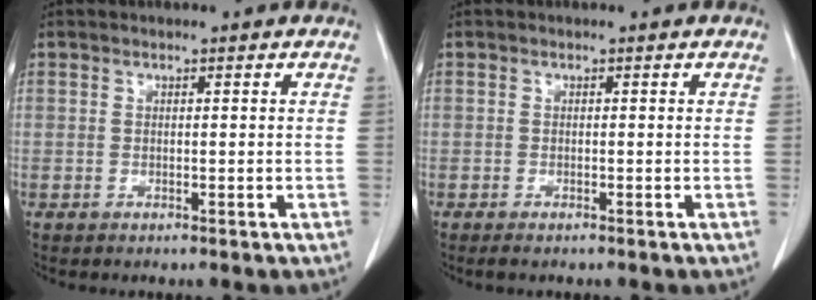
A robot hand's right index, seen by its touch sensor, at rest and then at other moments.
{"total": 0.9, "force": [-0.7, 0.1, 0.5], "torque": [-0.007, -0.001, -0.007]}